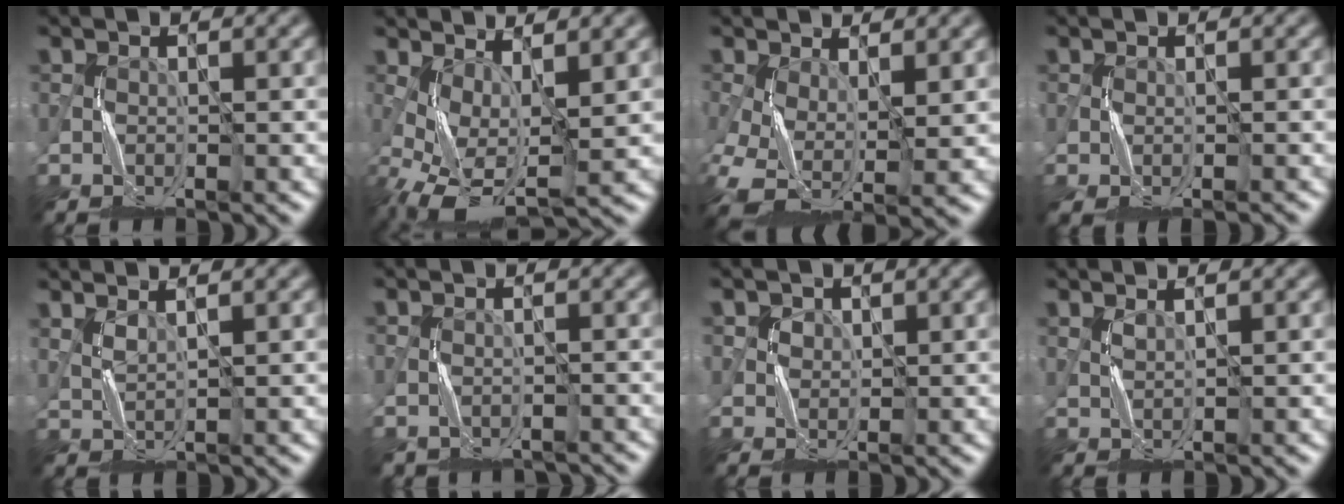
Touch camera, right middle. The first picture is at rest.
{"total": 5.4, "force": [-0.9, 2.3, 4.8], "torque": [-0.108, 0.001, -0.018]}
{"total": 7.9, "force": [-2.3, 4.1, 6.4], "torque": [-0.142, -0.021, -0.041]}
{"total": 1.4, "force": [-0.5, 0.2, 1.3], "torque": [-0.029, -0.003, -0.006]}
{"total": 1.5, "force": [1.3, 0.2, 0.7], "torque": [-0.017, -0.002, 0.029]}
{"total": 2.3, "force": [-1.8, 1.4, 0.4], "torque": [-0.008, -0.004, -0.029]}
{"total": 2.0, "force": [1.2, 1.5, 0.3], "torque": [-0.014, 0.005, 0.021]}
{"total": 0.6, "force": [0.6, 0.0, 0.0], "torque": [-0.009, 0.002, 0.015]}